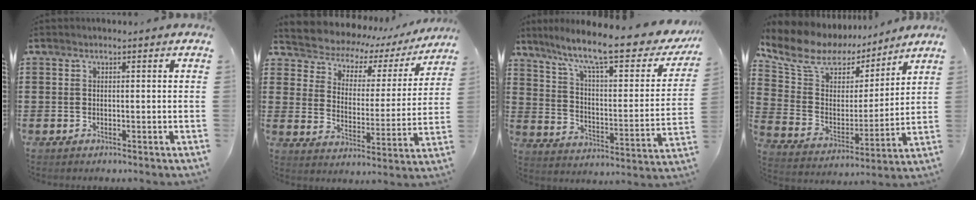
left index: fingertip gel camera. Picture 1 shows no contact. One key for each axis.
{"total": 3.4, "fx": 2.8, "fy": 1.9, "fz": 0.5, "tx": -0.035, "ty": -0.028, "tz": 0.038}
{"total": 12.3, "fx": 9.9, "fy": 1.1, "fz": 7.3, "tx": -0.151, "ty": -0.069, "tz": 0.160}
{"total": 10.2, "fx": 8.0, "fy": 5.2, "fz": 3.7, "tx": -0.117, "ty": -0.039, "tz": 0.142}